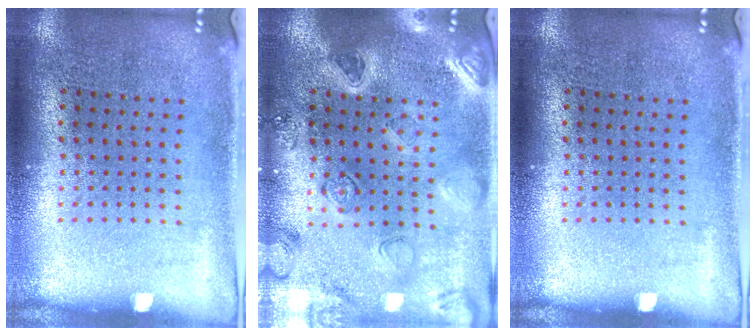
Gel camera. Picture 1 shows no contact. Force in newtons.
{"total": 2.3, "press": 2.3, "slide": 0.3}
{"total": 0.0}